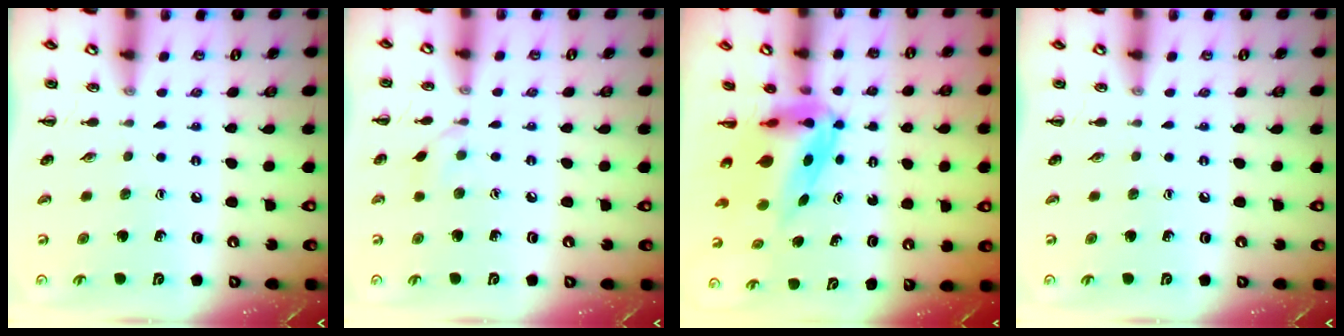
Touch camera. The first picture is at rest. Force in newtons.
{"total": 4.2, "press": 4.0, "slide": 1.3}
{"total": 6.6, "press": 6.3, "slide": 2.0}
{"total": 0.0}